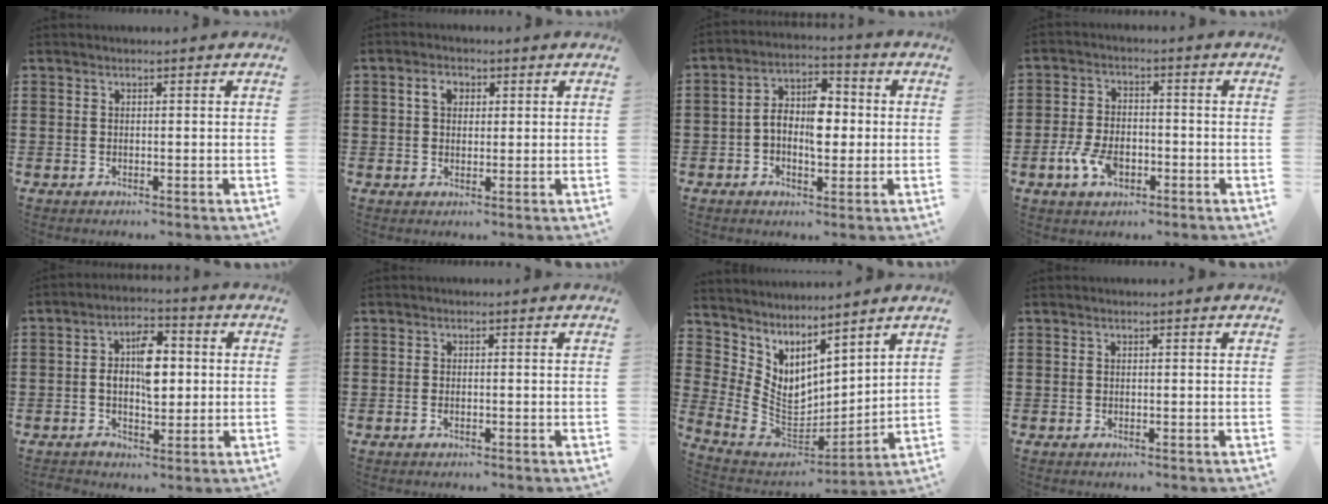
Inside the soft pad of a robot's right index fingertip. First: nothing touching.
{"total": 3.0, "force": [0.9, 2.1, 1.9], "torque": [-0.045, 0.013, 0.014]}
{"total": 7.0, "force": [-0.3, 3.8, 5.9], "torque": [-0.110, 0.007, -0.007]}
{"total": 5.5, "force": [-2.1, 3.0, 4.0], "torque": [-0.094, -0.002, -0.042]}
{"total": 7.5, "force": [0.4, 3.9, 6.4], "torque": [-0.096, 0.004, 0.004]}
{"total": 0.6, "force": [-0.2, 0.2, 0.5], "torque": [-0.011, -0.007, -0.001]}
{"total": 5.9, "force": [3.5, 4.0, 2.5], "torque": [-0.079, -0.042, 0.068]}
{"total": 0.0}